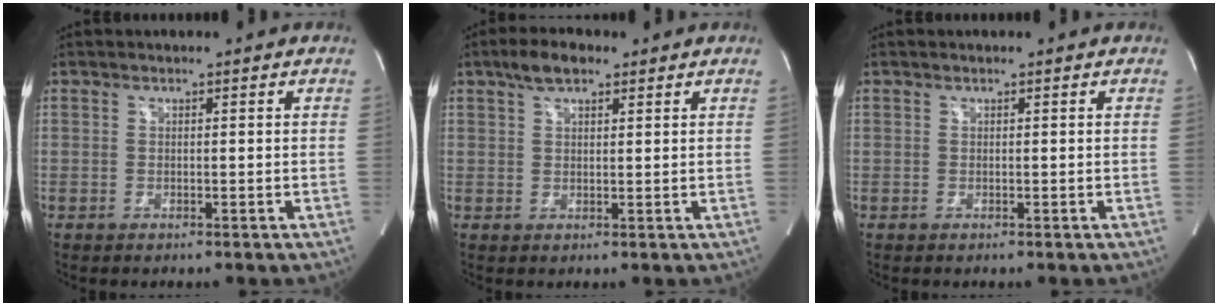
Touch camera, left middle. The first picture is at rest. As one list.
[{"total": 4.3, "force": [2.8, 1.8, 2.7], "torque": [-0.057, 0.013, 0.052]}, {"total": 0.0}]